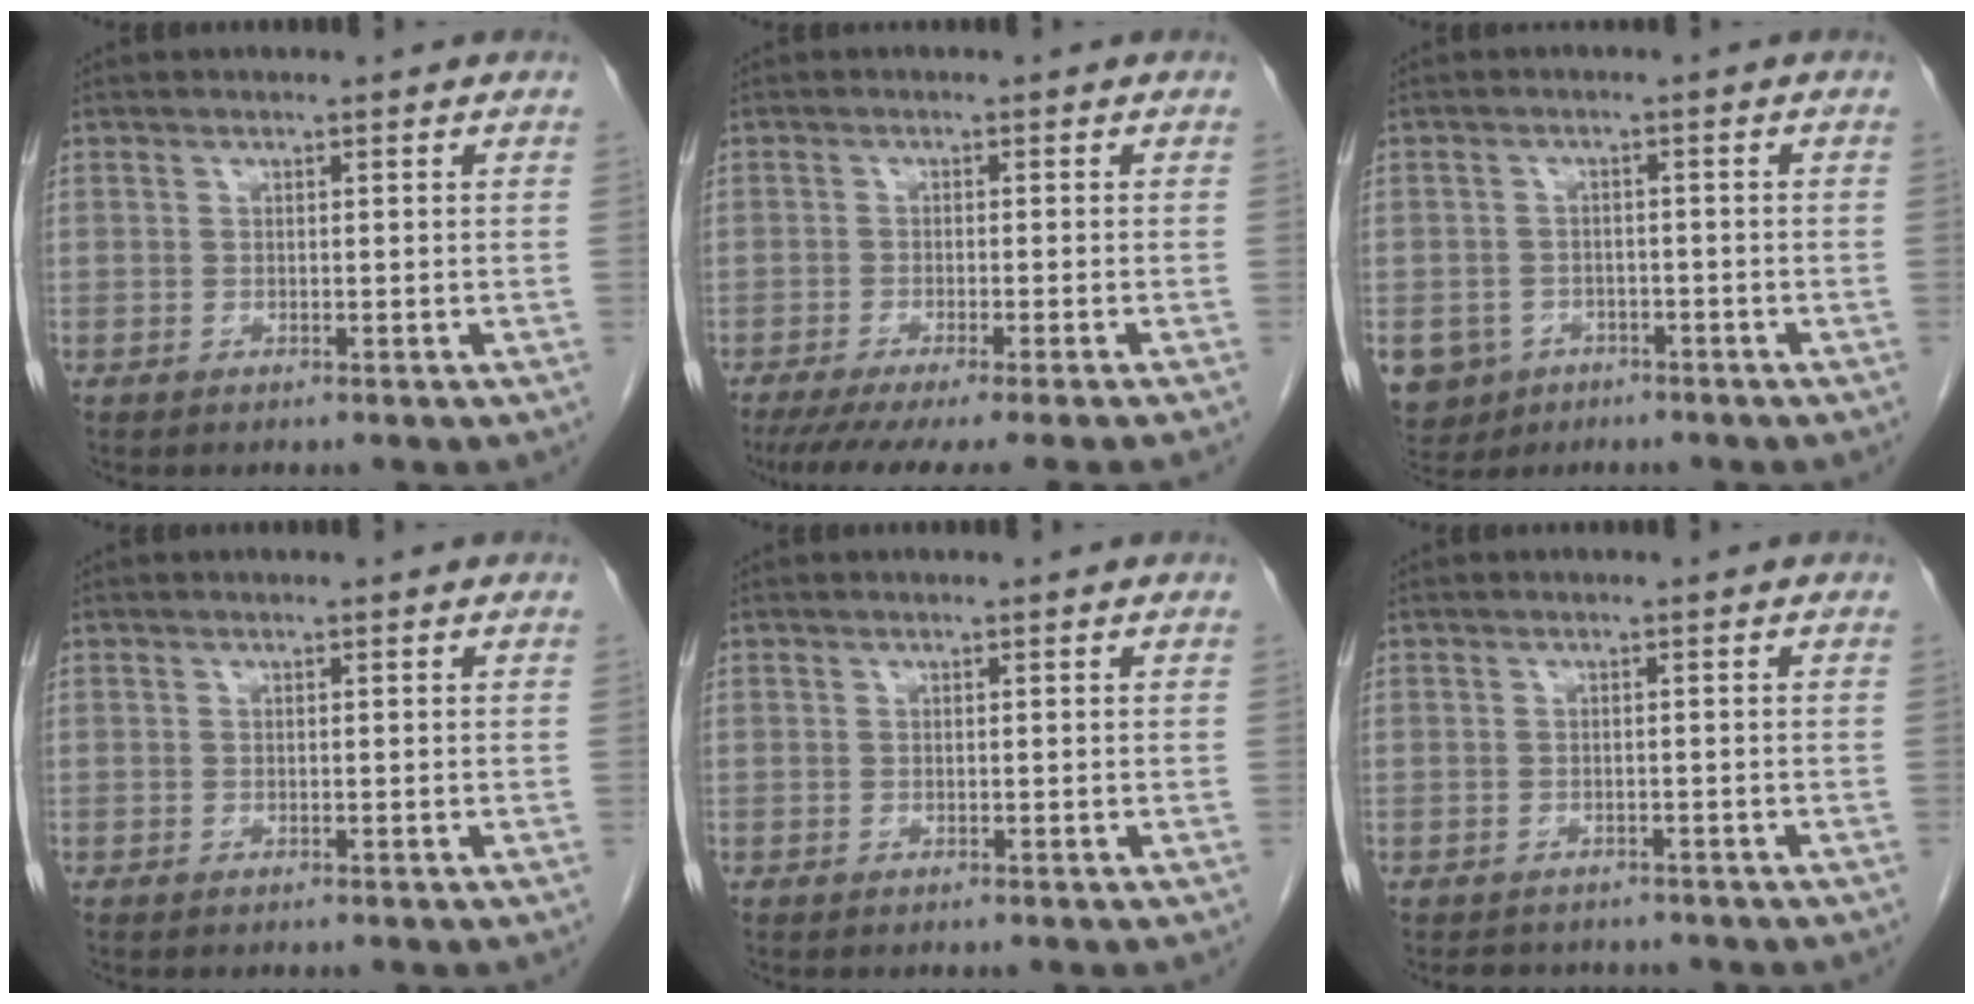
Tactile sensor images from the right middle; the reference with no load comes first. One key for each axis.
{"total": 11.9, "fx": -10.3, "fy": -1.2, "fz": 5.9, "tx": -0.064, "ty": -0.041, "tz": -0.149}
{"total": 7.0, "fx": -3.9, "fy": 5.7, "fz": 1.3, "tx": -0.033, "ty": 0.005, "tz": -0.056}
{"total": 0.0}
{"total": 0.0}
{"total": 3.7, "fx": -3.3, "fy": 1.6, "fz": 0.5, "tx": -0.010, "ty": -0.001, "tz": -0.041}